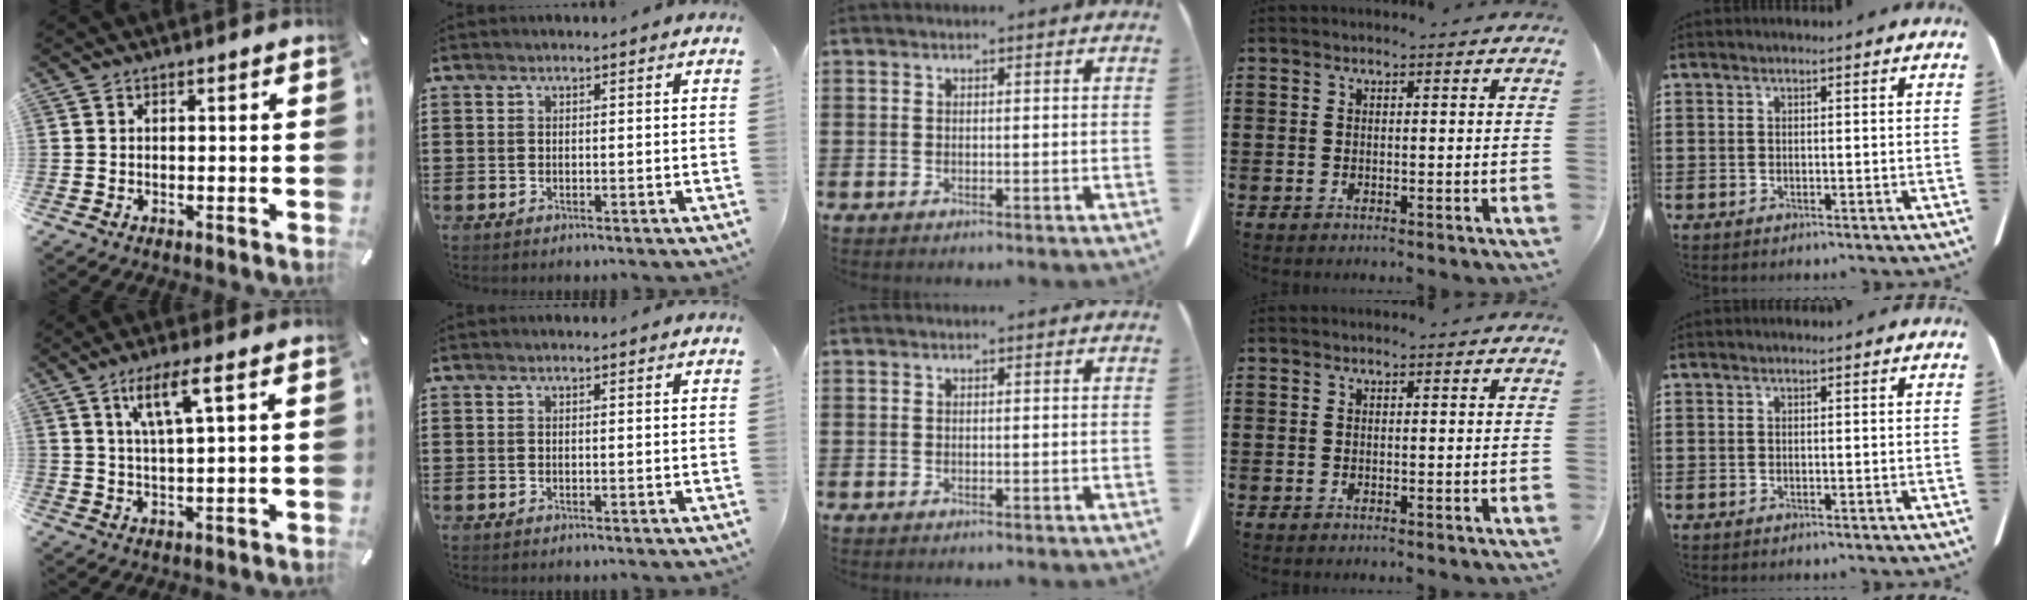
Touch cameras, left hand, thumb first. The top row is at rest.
{"thumb": {"total": 7.8, "force": [3.6, 1.1, 6.9], "torque": [-0.142, 0.005, 0.059]}}